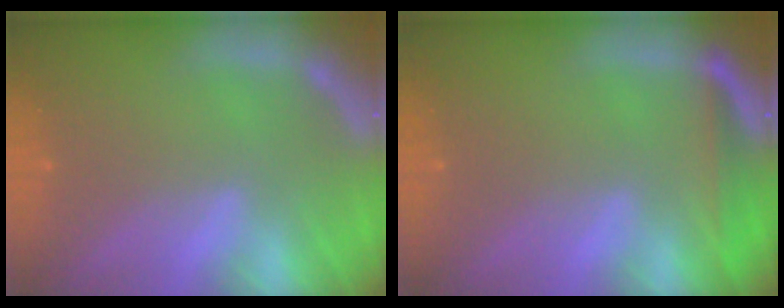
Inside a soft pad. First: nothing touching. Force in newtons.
{"total": 3.0}